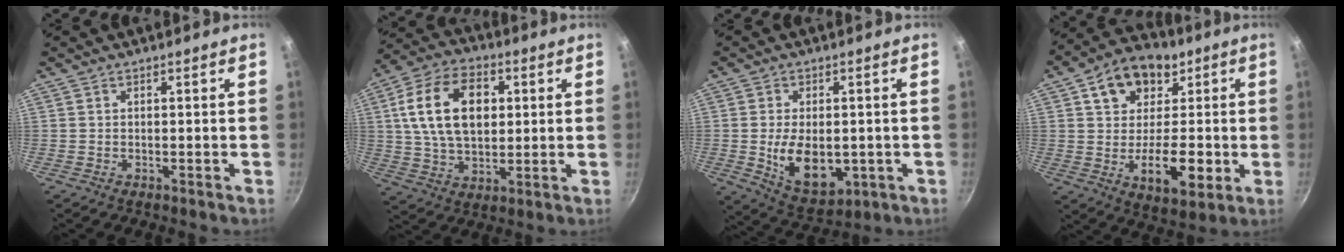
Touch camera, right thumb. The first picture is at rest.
{"total": 16.7, "force": [3.4, 10.8, 12.3], "torque": [-0.198, 0.005, 0.054]}
{"total": 11.5, "force": [-1.4, 7.0, 8.9], "torque": [-0.129, -0.009, -0.002]}
{"total": 17.8, "force": [2.9, 13.5, 11.3], "torque": [-0.138, 0.004, 0.044]}